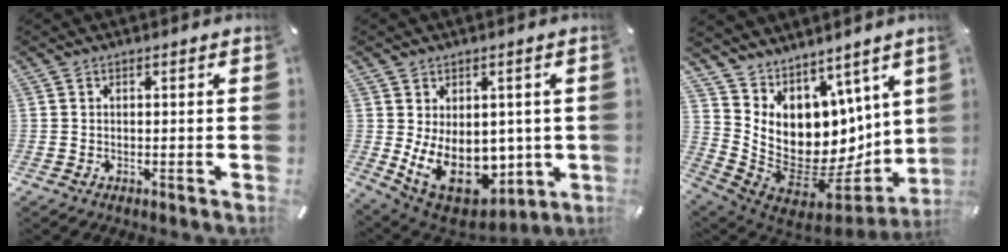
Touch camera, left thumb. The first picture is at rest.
{"total": 15.5, "force": [-0.4, 11.7, 10.1], "torque": [-0.152, -0.032, 0.011]}
{"total": 10.9, "force": [0.7, 9.4, 5.6], "torque": [-0.113, -0.068, 0.024]}